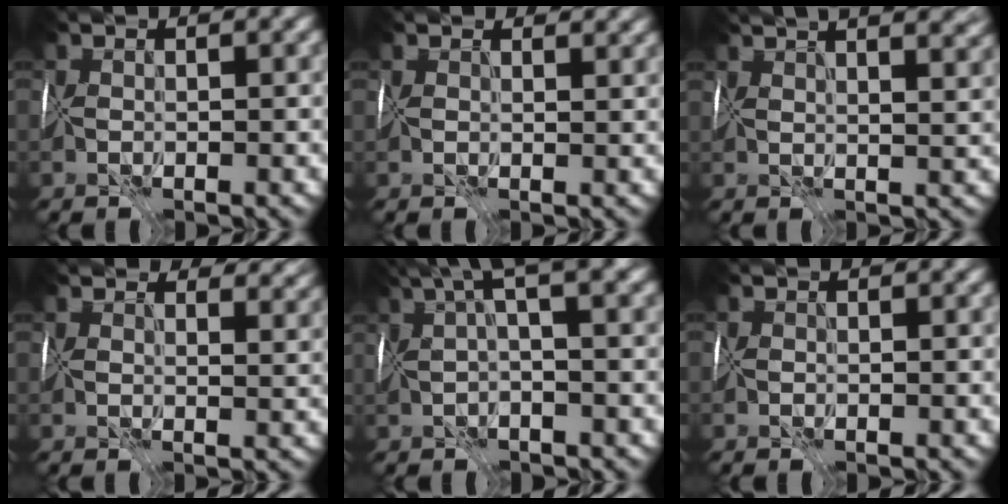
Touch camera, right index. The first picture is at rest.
{"total": 3.4, "force": [2.1, 2.0, 1.7], "torque": [-0.025, 0.005, 0.033]}
{"total": 11.8, "force": [7.6, 4.6, 7.8], "torque": [-0.097, 0.066, 0.094]}
{"total": 7.2, "force": [5.0, 3.7, 3.6], "torque": [-0.061, 0.018, 0.081]}
{"total": 5.6, "force": [3.1, 0.4, 4.6], "torque": [-0.083, 0.016, 0.057]}
{"total": 0.0}